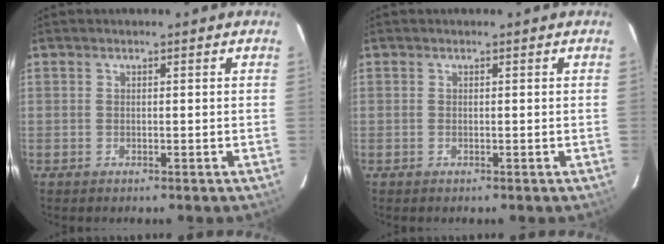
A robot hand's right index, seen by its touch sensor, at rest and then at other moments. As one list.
[{"total": 0.0}]